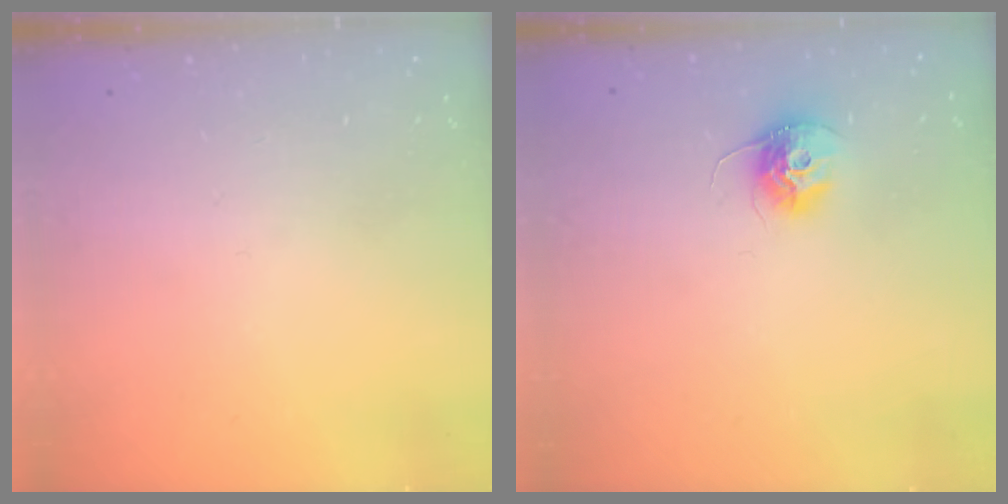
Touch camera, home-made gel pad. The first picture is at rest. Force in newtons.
{"total": 10.8, "press": 10.7, "slide": 0.6}